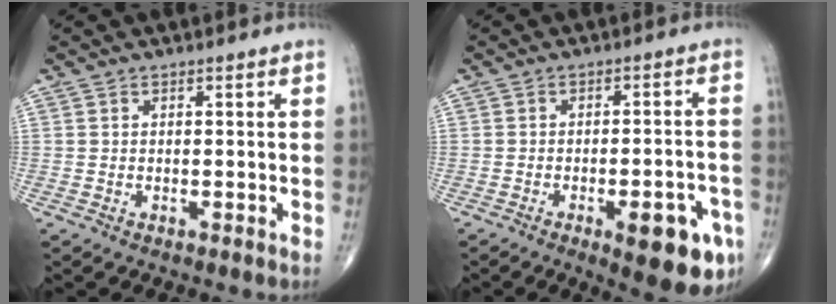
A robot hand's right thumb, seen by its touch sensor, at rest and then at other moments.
{"total": 12.1, "force": [-5.5, 3.9, 10.1], "torque": [-0.109, 0.017, -0.064]}